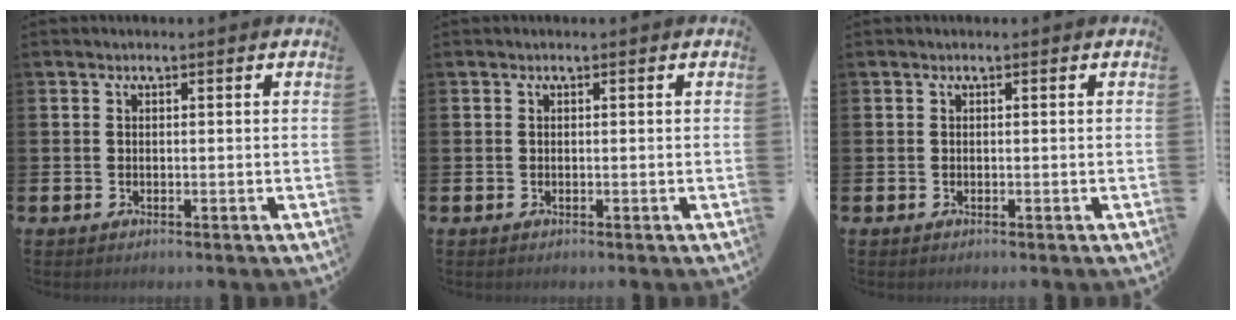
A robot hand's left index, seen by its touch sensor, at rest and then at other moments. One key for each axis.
{"total": 0.0}
{"total": 0.0}